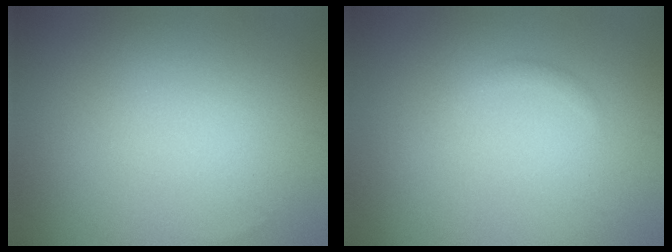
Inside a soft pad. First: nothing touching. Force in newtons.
{"total": 0.7, "press": 0.7, "slide": 0.0}